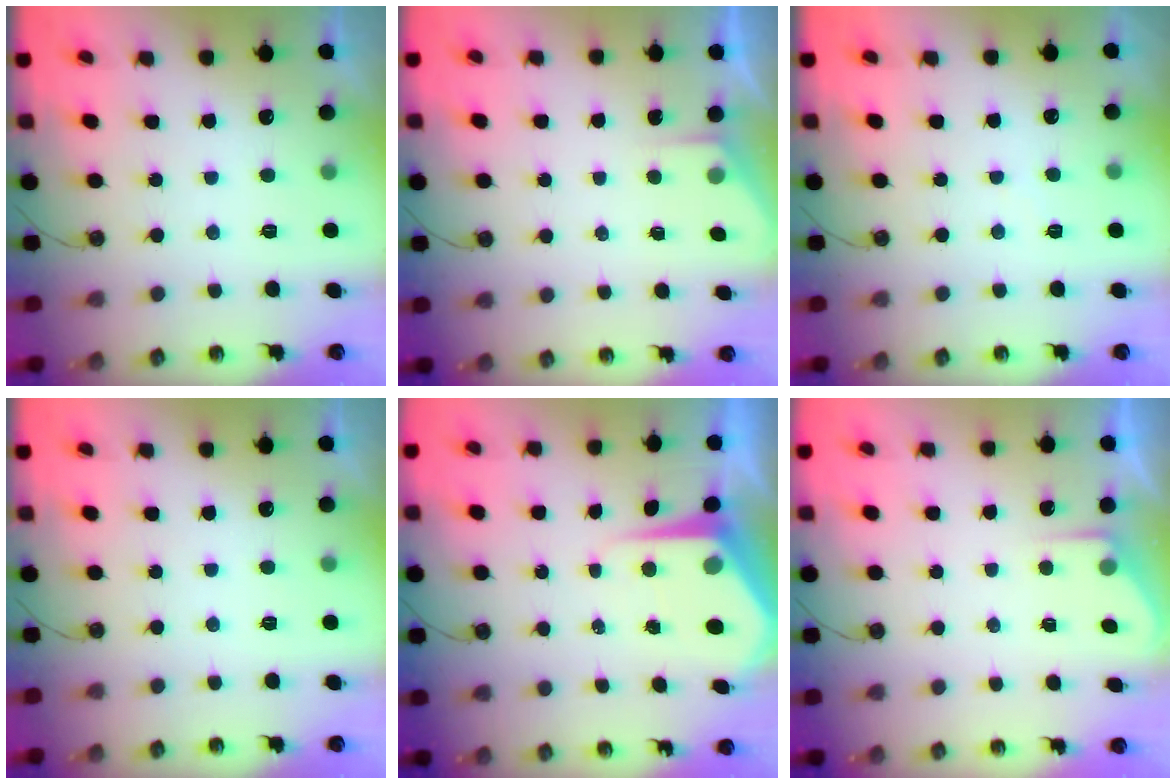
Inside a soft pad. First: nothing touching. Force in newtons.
{"total": 1.8, "press": 1.7, "slide": 0.3}
{"total": 2.6, "press": 2.6, "slide": 0.4}
{"total": 0.0}
{"total": 7.8, "press": 7.7, "slide": 0.7}
{"total": 3.2, "press": 3.2, "slide": 0.5}